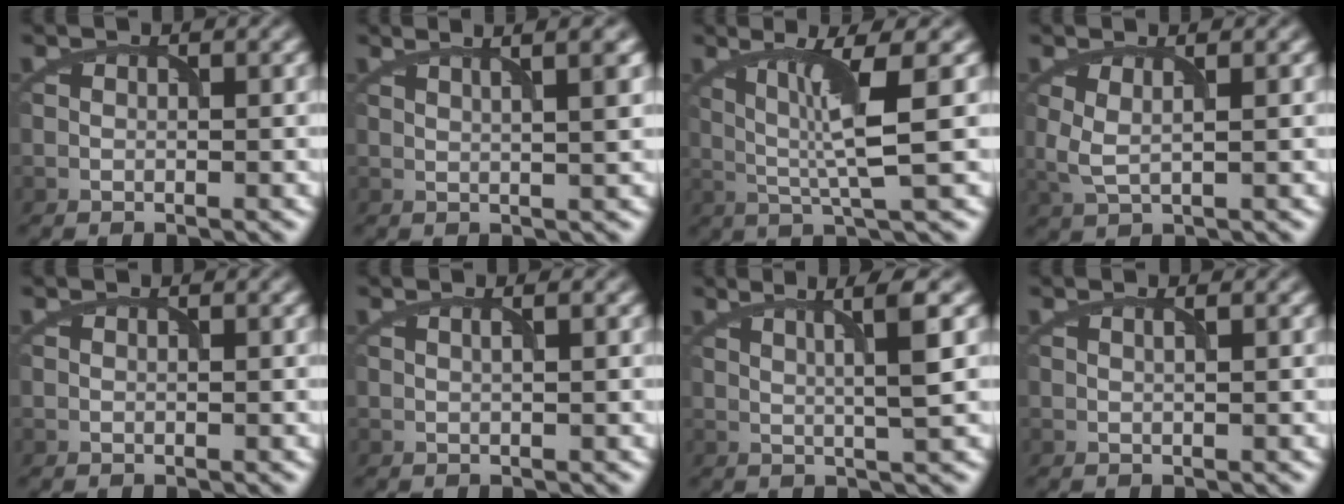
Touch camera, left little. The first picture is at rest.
{"total": 6.3, "force": [3.6, 2.2, 4.7], "torque": [-0.038, 0.040, 0.019]}
{"total": 5.6, "force": [0.8, 0.5, 5.5], "torque": [-0.116, 0.000, 0.020]}
{"total": 2.2, "force": [0.6, 0.7, 2.1], "torque": [-0.050, -0.004, 0.013]}
{"total": 0.0}
{"total": 1.2, "force": [0.5, 0.4, 1.1], "torque": [-0.010, -0.004, 0.000]}
{"total": 4.3, "force": [1.5, 0.5, 4.0], "torque": [-0.060, 0.003, 0.025]}
{"total": 0.8, "force": [0.3, 0.2, 0.6], "torque": [-0.008, -0.001, 0.002]}